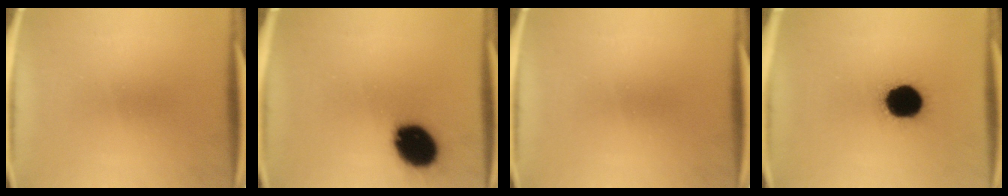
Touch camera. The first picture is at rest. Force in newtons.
{"total": 14.8}
{"total": 0.0}
{"total": 15.4}